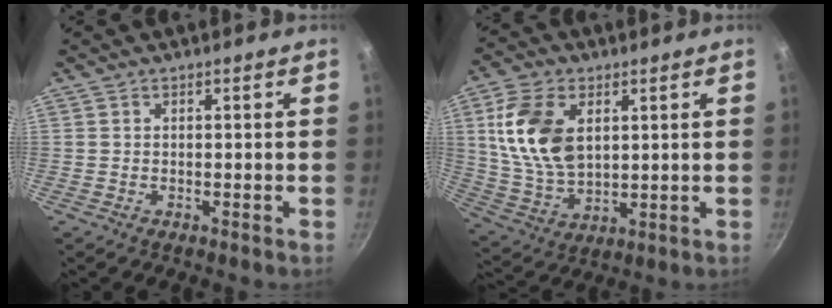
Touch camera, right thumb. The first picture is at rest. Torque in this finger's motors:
{"motor_torque": [-0.65, 1.08, 1.26, 0.61, 0.16]}